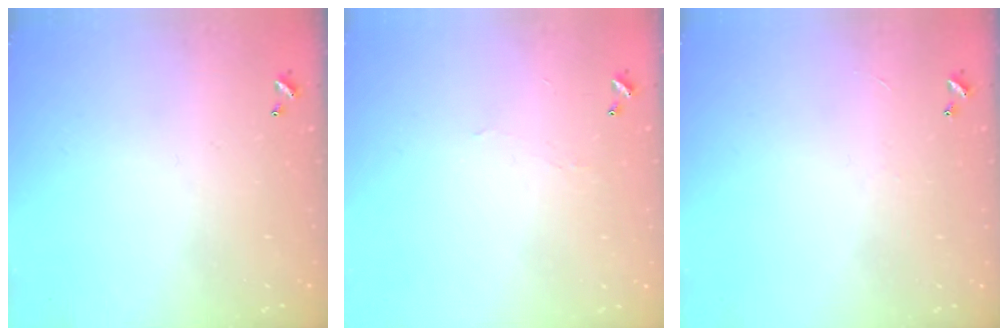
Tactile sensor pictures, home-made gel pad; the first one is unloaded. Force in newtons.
{"total": 0.8, "press": 0.7, "slide": 0.4}
{"total": 1.2, "press": 1.1, "slide": 0.4}